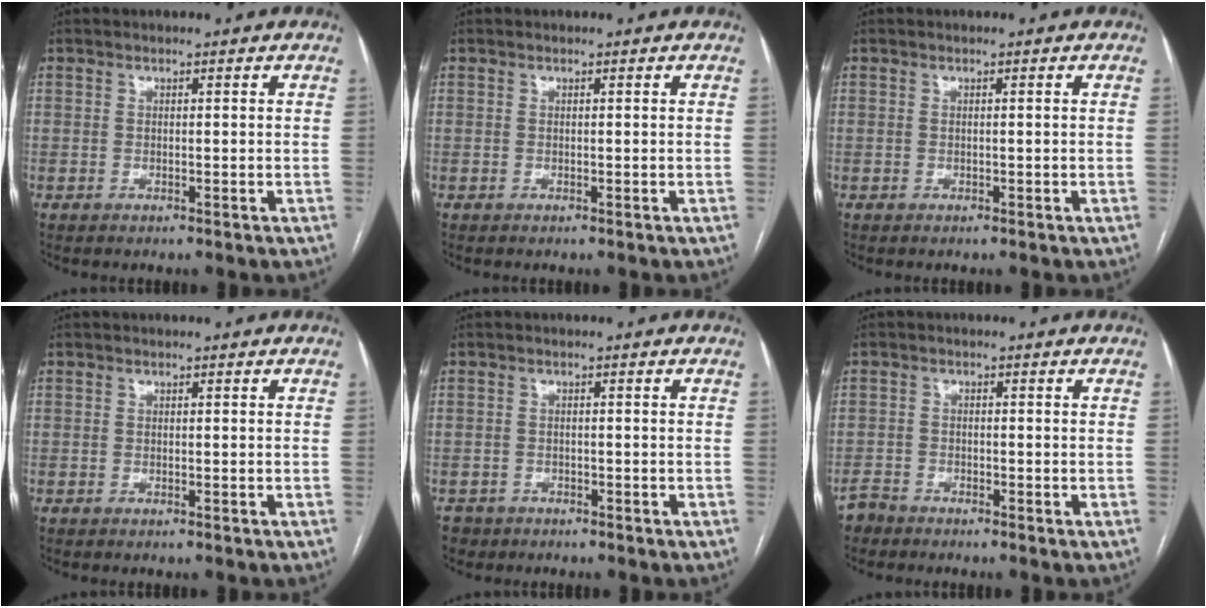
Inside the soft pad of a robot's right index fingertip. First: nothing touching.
{"total": 0.0}
{"total": 0.0}
{"total": 0.0}
{"total": 2.6, "force": [-1.9, 1.8, -0.2], "torque": [-0.001, 0.004, -0.033]}
{"total": 2.0, "force": [-1.5, 1.2, -0.4], "torque": [0.005, 0.003, -0.033]}